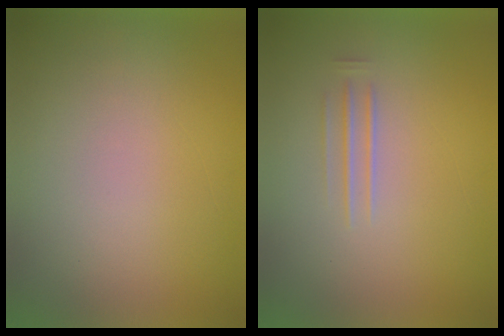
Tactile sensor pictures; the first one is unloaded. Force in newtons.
{"total": 1.6}